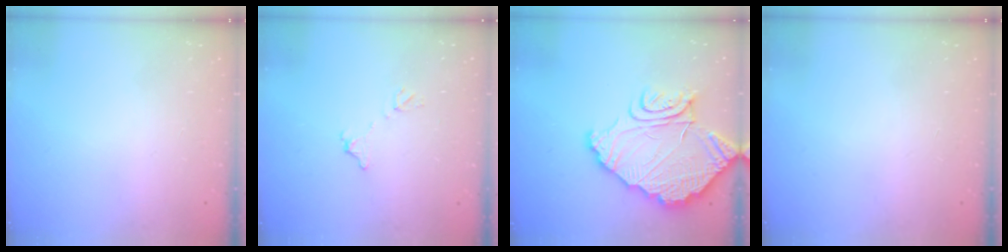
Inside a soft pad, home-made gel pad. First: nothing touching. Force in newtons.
{"total": 6.2, "press": 6.2, "slide": 0.3}
{"total": 17.2, "press": 17.1, "slide": 1.9}
{"total": 0.0}